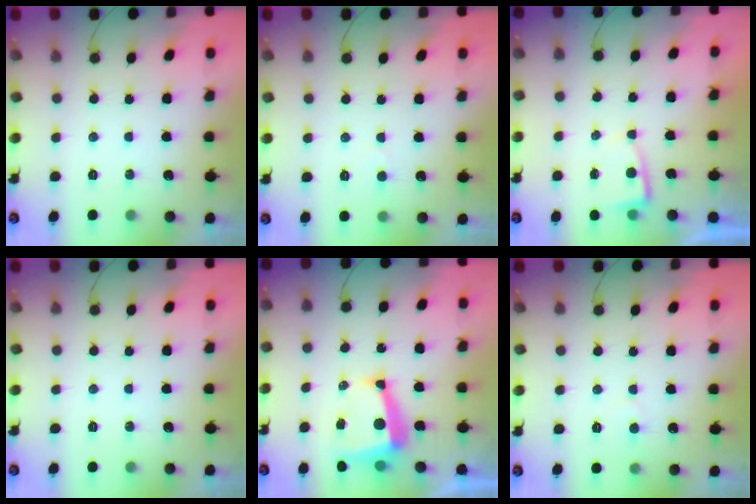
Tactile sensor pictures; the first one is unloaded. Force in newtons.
{"total": 2.9, "press": 2.9, "slide": 0.3}
{"total": 2.2, "press": 2.2, "slide": 0.4}
{"total": 0.0}
{"total": 8.8, "press": 8.8, "slide": 0.7}
{"total": 3.7, "press": 3.7, "slide": 0.3}